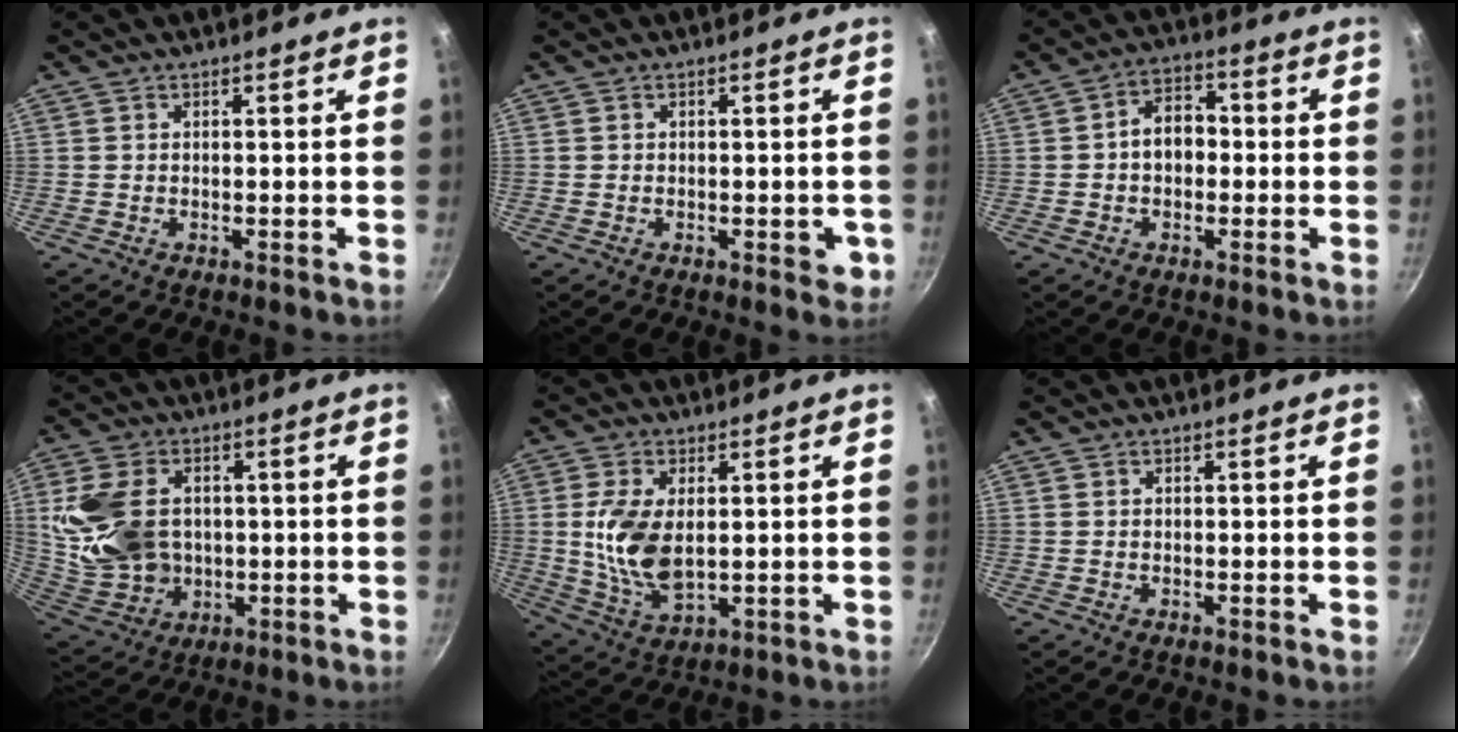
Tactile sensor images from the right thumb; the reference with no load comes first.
{"total": 2.8, "force": [-0.9, 1.4, 2.2], "torque": [-0.010, 0.004, -0.011]}
{"total": 6.8, "force": [-0.3, 4.9, 4.8], "torque": [-0.055, 0.024, -0.017]}
{"total": 15.8, "force": [1.8, 11.5, 10.6], "torque": [-0.204, 0.001, 0.049]}
{"total": 11.4, "force": [0.9, 6.2, 9.5], "torque": [-0.188, -0.013, 0.031]}
{"total": 0.0}